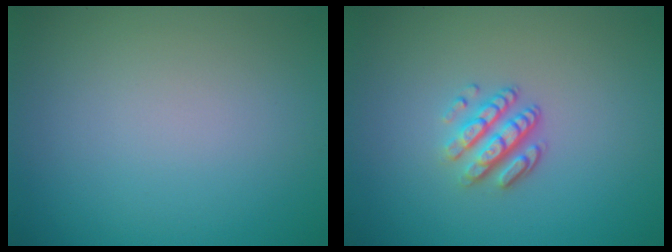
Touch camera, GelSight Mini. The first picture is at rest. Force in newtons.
{"total": 3.3, "press": 2.4, "slide": 2.2}